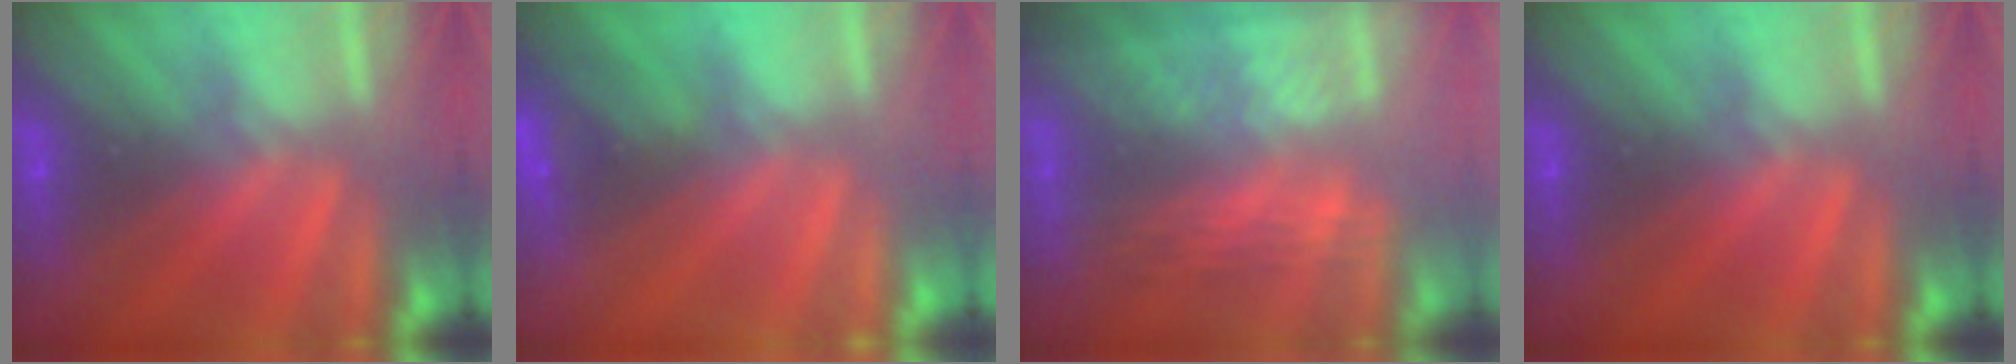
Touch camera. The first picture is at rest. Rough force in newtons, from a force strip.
{"total": 2.7}
{"total": 2.7}
{"total": 0.0}